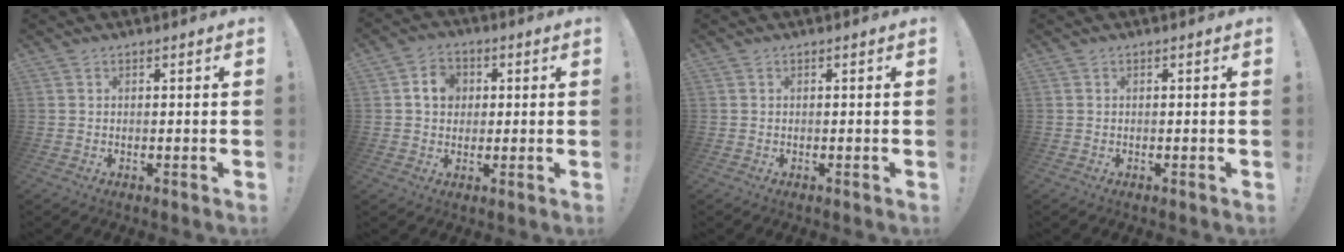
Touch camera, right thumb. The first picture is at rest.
{"total": 7.1, "force": [1.6, 5.9, 3.5], "torque": [-0.062, 0.012, 0.030]}
{"total": 0.0}
{"total": 0.0}